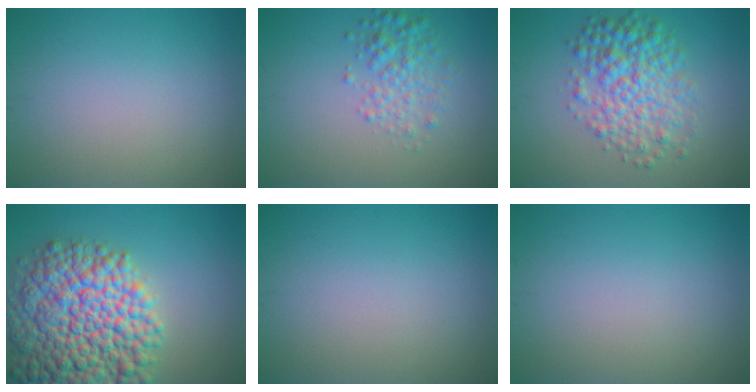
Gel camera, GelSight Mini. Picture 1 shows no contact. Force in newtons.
{"total": 2.8, "press": 2.8, "slide": 0.0}
{"total": 6.0, "press": 6.0, "slide": 0.0}
{"total": 14.1, "press": 14.1, "slide": 0.6}
{"total": 0.0}
{"total": 0.0}